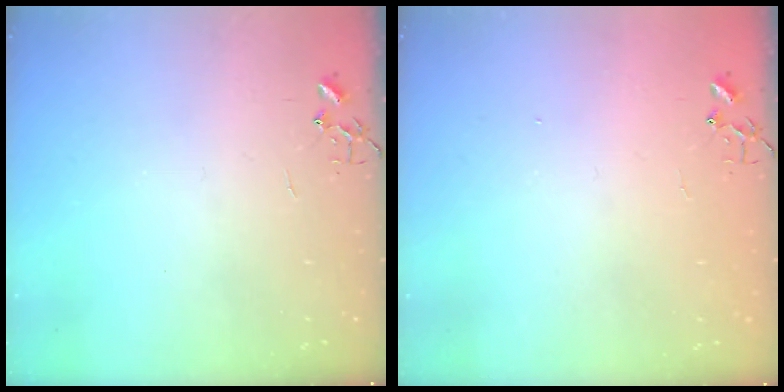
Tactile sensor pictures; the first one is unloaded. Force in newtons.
{"total": 1.1, "press": 1.1, "slide": 0.1}